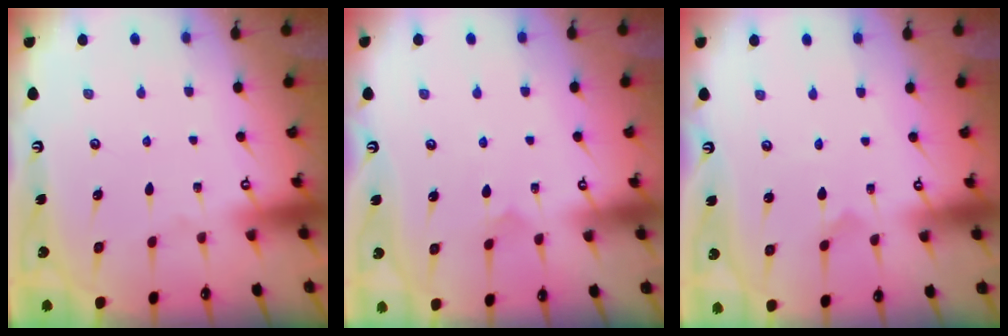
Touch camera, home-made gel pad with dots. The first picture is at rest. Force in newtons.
{"total": 4.5, "press": 4.5, "slide": 0.4}
{"total": 0.0}